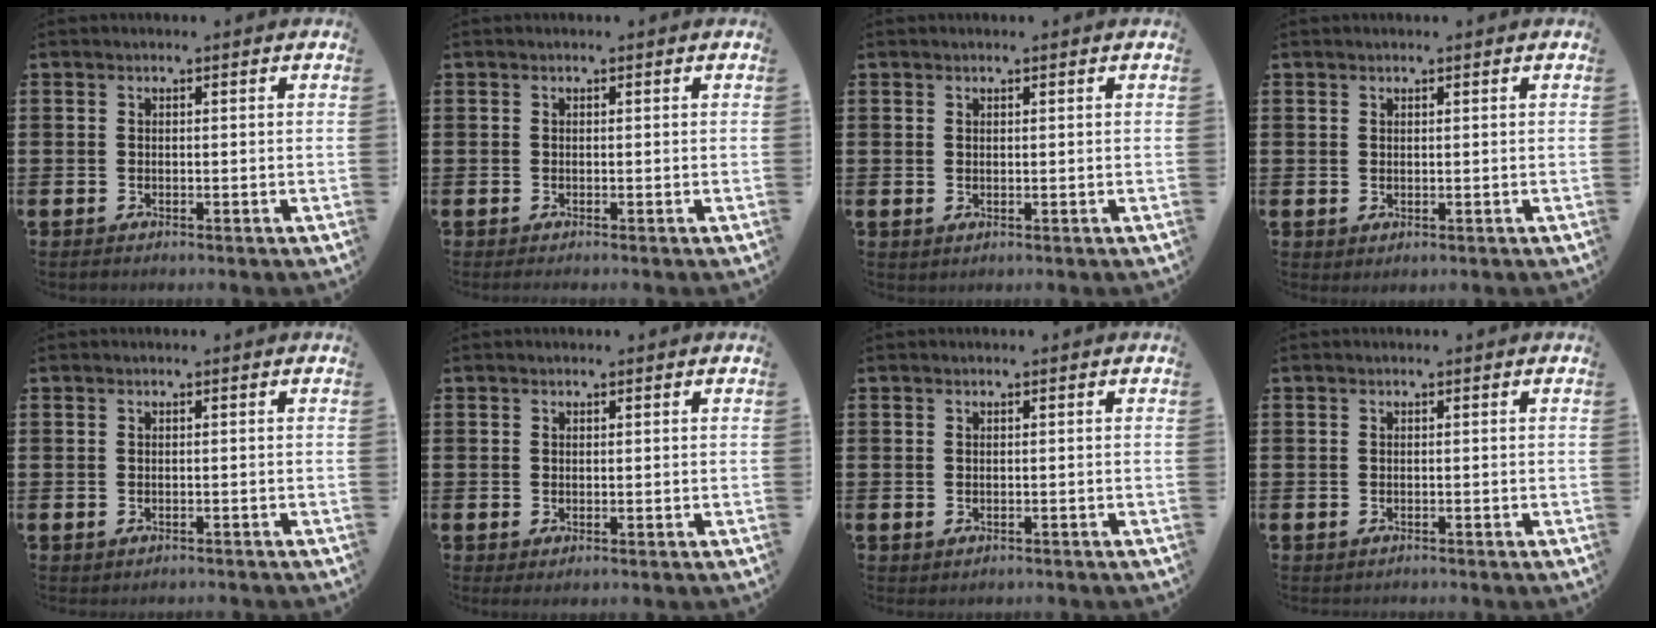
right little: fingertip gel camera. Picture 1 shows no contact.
{"total": 0.7, "force": [-0.6, 0.0, 0.3], "torque": [-0.006, -0.002, -0.011]}
{"total": 0.0}
{"total": 0.0}
{"total": 0.0}
{"total": 0.5, "force": [0.4, 0.0, 0.3], "torque": [-0.004, 0.002, 0.008]}
{"total": 0.0}
{"total": 0.6, "force": [-0.6, 0.0, 0.0], "torque": [0.000, -0.003, -0.012]}